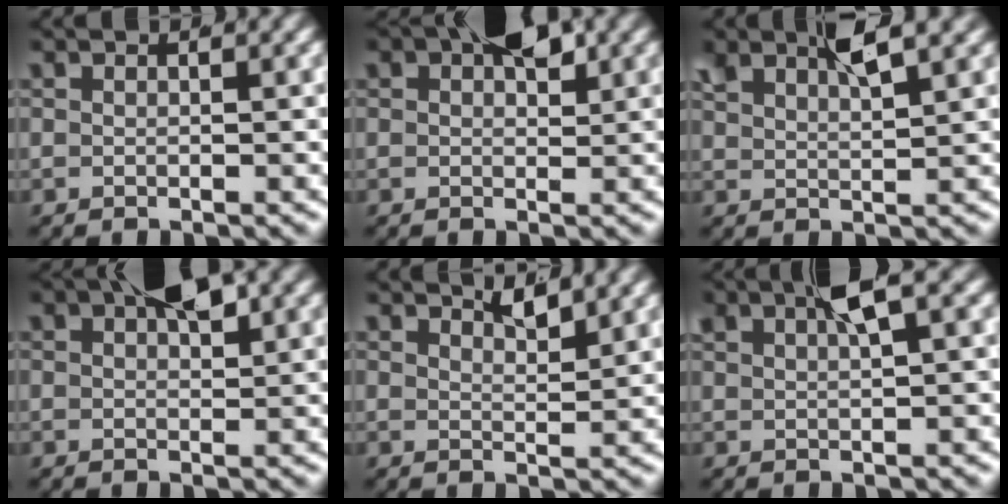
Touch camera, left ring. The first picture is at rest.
{"total": 3.5, "force": [1.5, 1.7, 2.7], "torque": [-0.041, -0.006, 0.027]}
{"total": 3.4, "force": [2.7, 0.0, 2.0], "torque": [-0.036, -0.003, 0.055]}
{"total": 3.9, "force": [1.9, 1.5, 3.1], "torque": [-0.046, -0.001, 0.033]}
{"total": 2.1, "force": [1.8, -0.6, 0.8], "torque": [-0.013, -0.011, 0.038]}
{"total": 2.8, "force": [1.7, -0.1, 2.2], "torque": [-0.033, 0.005, 0.032]}